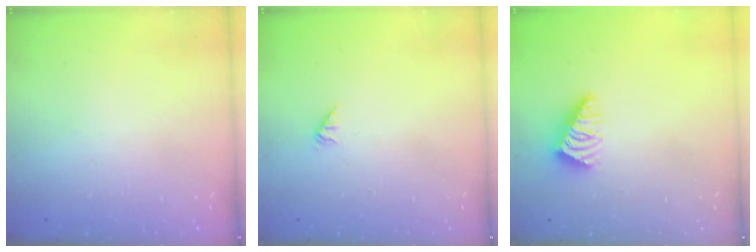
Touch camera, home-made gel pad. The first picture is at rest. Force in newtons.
{"total": 1.0, "press": 1.0, "slide": 0.2}
{"total": 2.4, "press": 2.4, "slide": 0.4}